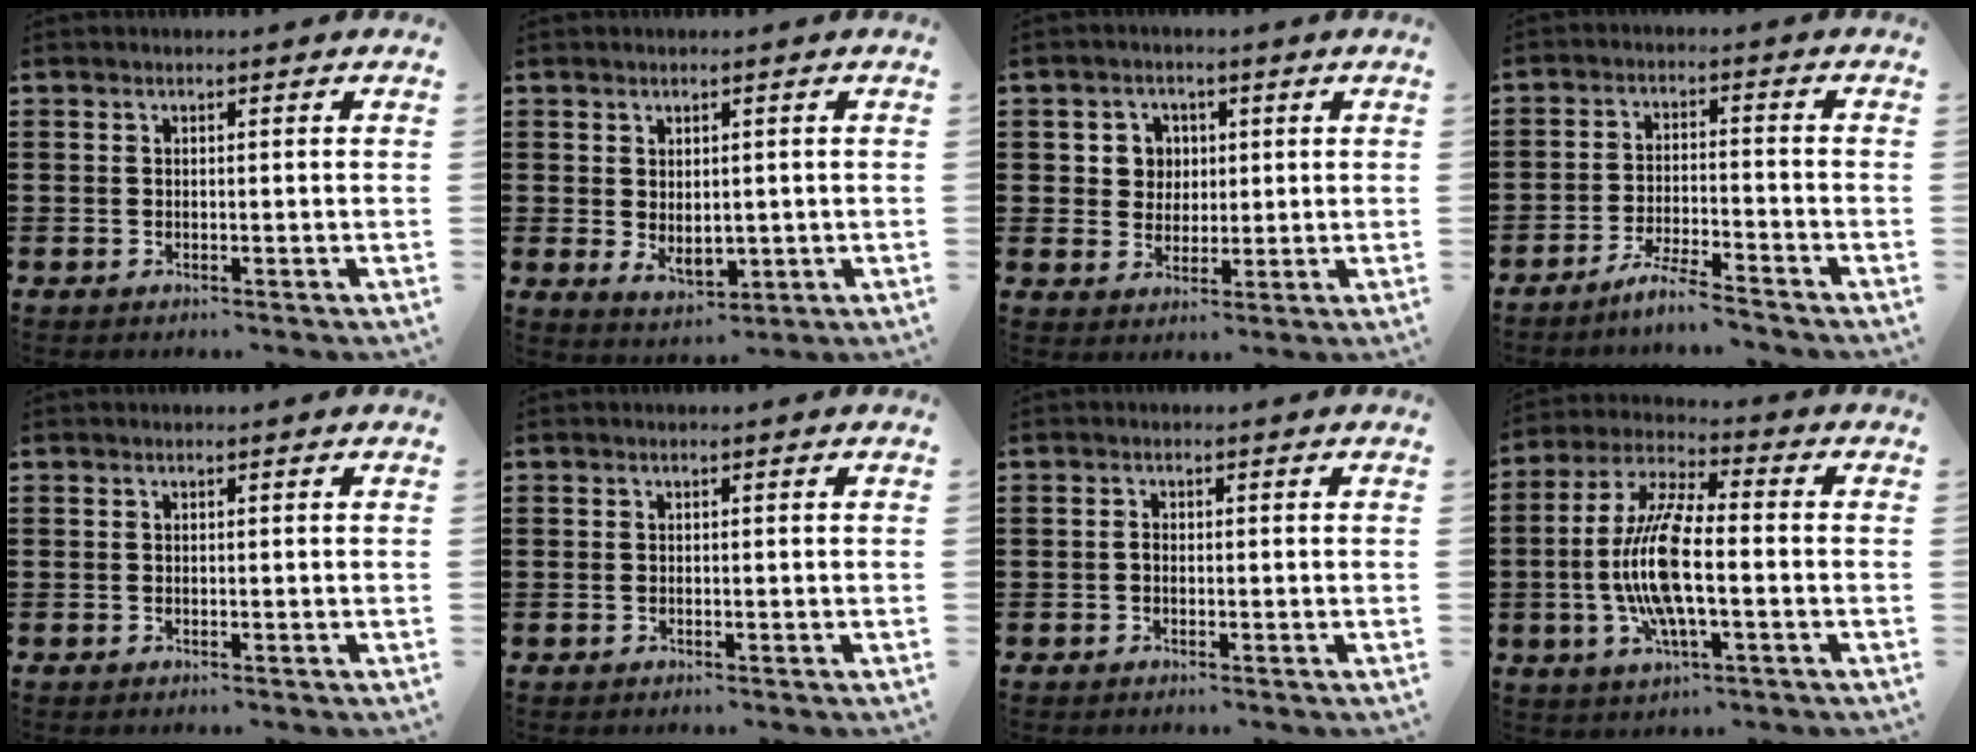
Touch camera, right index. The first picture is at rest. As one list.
[{"total": 3.3, "force": [0.4, 2.1, 2.5], "torque": [-0.043, -0.001, 0.008]}, {"total": 4.3, "force": [1.1, 4.0, 1.1], "torque": [-0.040, 0.014, 0.017]}, {"total": 4.9, "force": [-4.6, -0.3, 1.9], "torque": [-0.046, -0.008, -0.090]}, {"total": 0.0}, {"total": 0.0}, {"total": 0.8, "force": [-0.3, 0.5, 0.5], "torque": [-0.020, -0.004, -0.009]}, {"total": 11.9, "force": [-1.9, 3.6, 11.2], "torque": [-0.242, -0.012, -0.039]}]